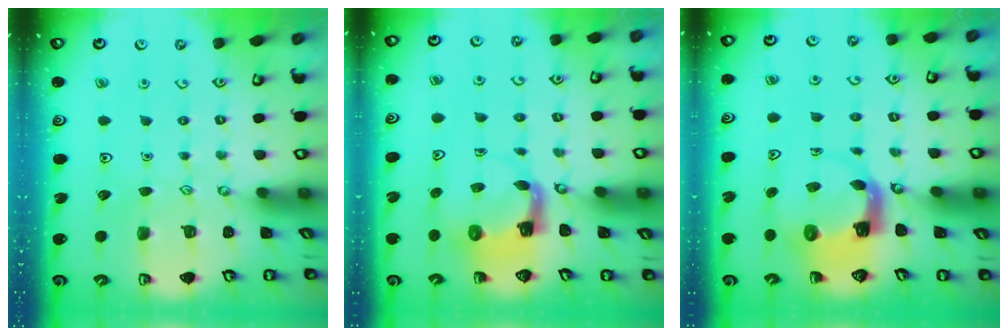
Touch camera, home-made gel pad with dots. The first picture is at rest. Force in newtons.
{"total": 3.7, "press": 3.7, "slide": 0.6}
{"total": 4.0, "press": 4.0, "slide": 0.5}